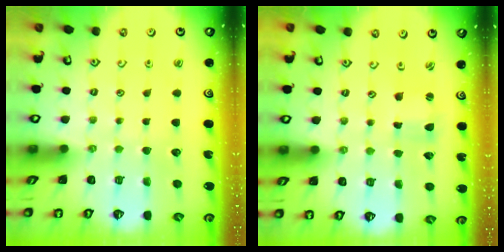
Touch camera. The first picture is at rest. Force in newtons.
{"total": 0.8, "press": 0.8, "slide": 0.3}